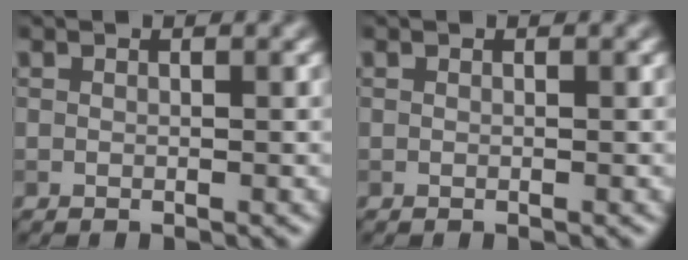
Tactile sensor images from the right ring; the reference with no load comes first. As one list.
[{"total": 0.0}]